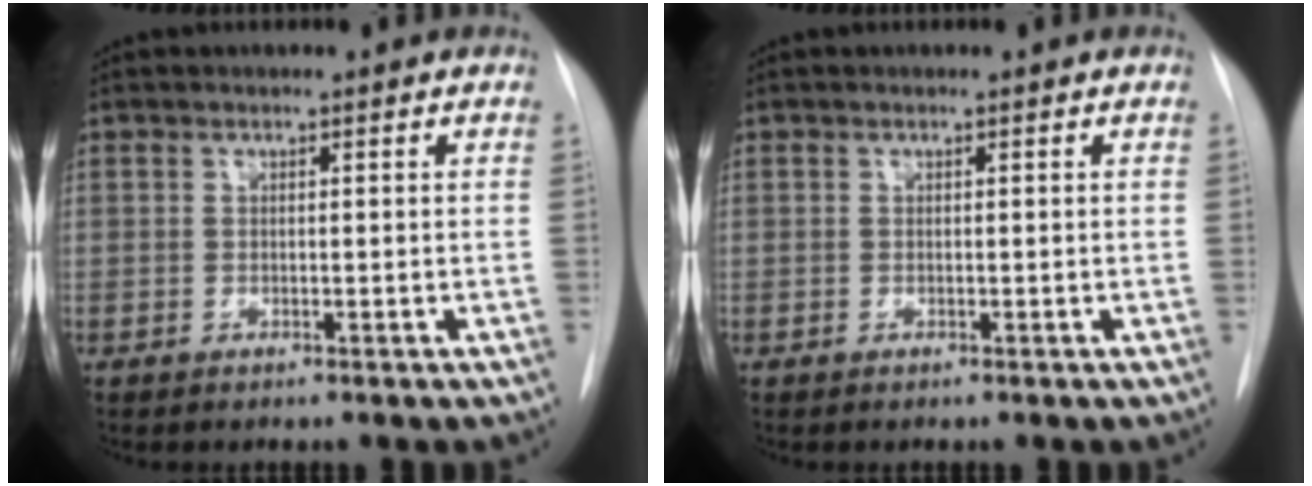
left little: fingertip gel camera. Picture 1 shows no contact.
{"total": 0.0}